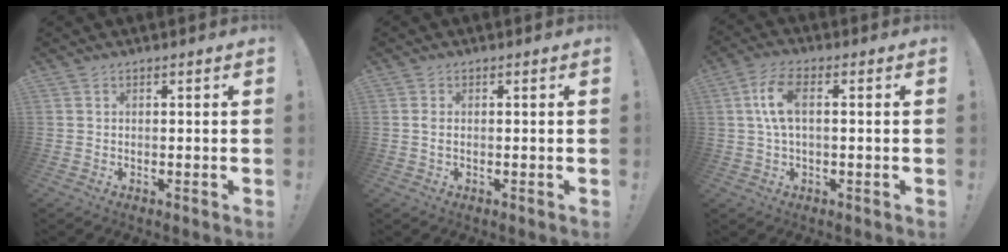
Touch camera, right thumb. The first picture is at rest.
{"total": 1.3, "force": [0.0, 0.4, 1.2], "torque": [-0.031, 0.005, 0.001]}
{"total": 8.2, "force": [0.8, 3.3, 7.5], "torque": [-0.149, -0.001, 0.014]}